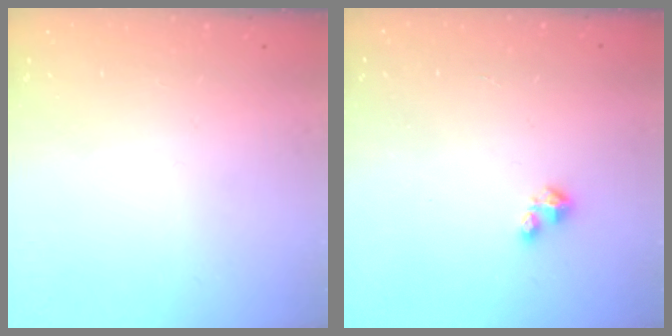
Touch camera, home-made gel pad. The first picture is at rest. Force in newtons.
{"total": 1.6, "press": 1.6, "slide": 0.4}